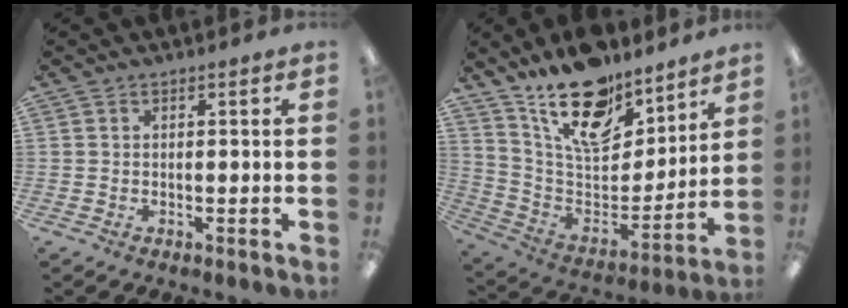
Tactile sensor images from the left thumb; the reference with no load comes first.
{"total": 15.8, "force": [11.2, 8.4, 7.3], "torque": [-0.109, -0.063, 0.200]}